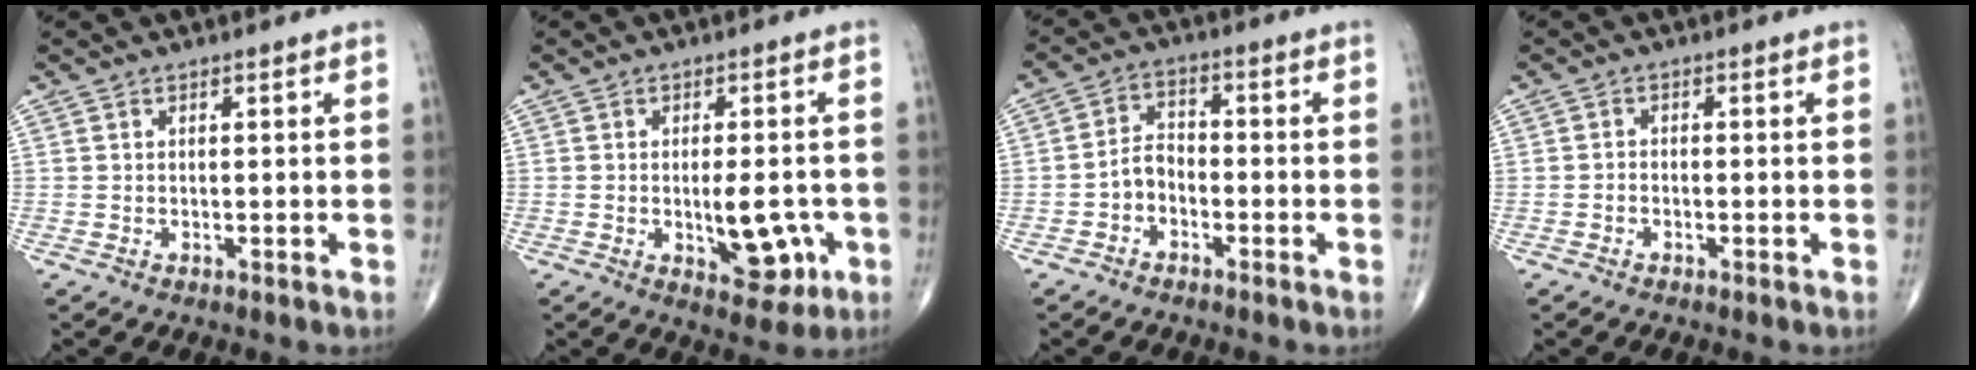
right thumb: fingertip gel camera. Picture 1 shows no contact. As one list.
[{"total": 8.4, "force": [-1.9, 4.0, 7.1], "torque": [-0.076, 0.001, -0.016]}, {"total": 4.6, "force": [-2.0, 3.3, 2.5], "torque": [-0.032, 0.027, -0.046]}, {"total": 1.0, "force": [-0.6, 0.7, 0.5], "torque": [-0.003, 0.005, -0.013]}]